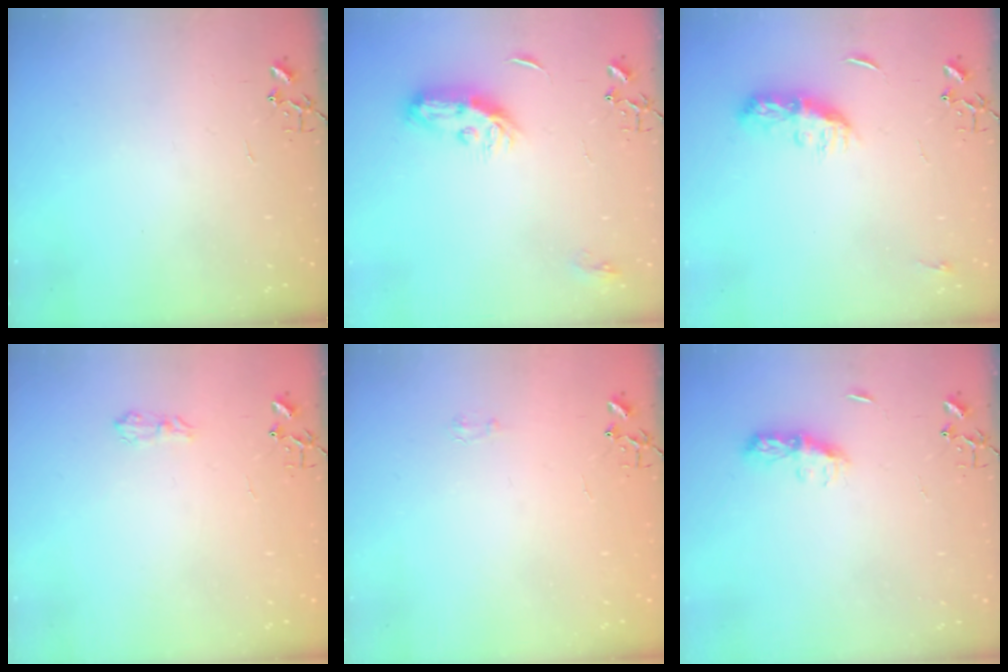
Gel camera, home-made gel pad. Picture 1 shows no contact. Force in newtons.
{"total": 8.7, "press": 8.7, "slide": 0.4}
{"total": 9.4, "press": 9.4, "slide": 0.3}
{"total": 7.0, "press": 6.9, "slide": 0.9}
{"total": 4.1, "press": 4.0, "slide": 0.7}
{"total": 7.4, "press": 7.4, "slide": 0.4}